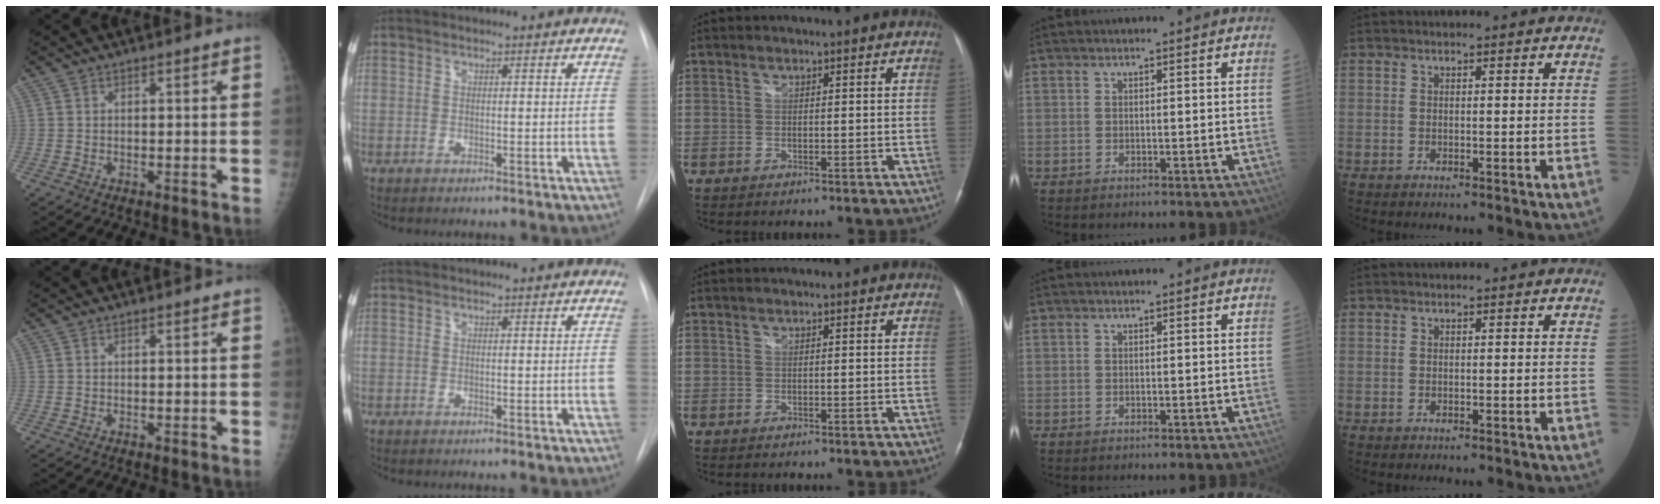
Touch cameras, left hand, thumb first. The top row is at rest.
{}